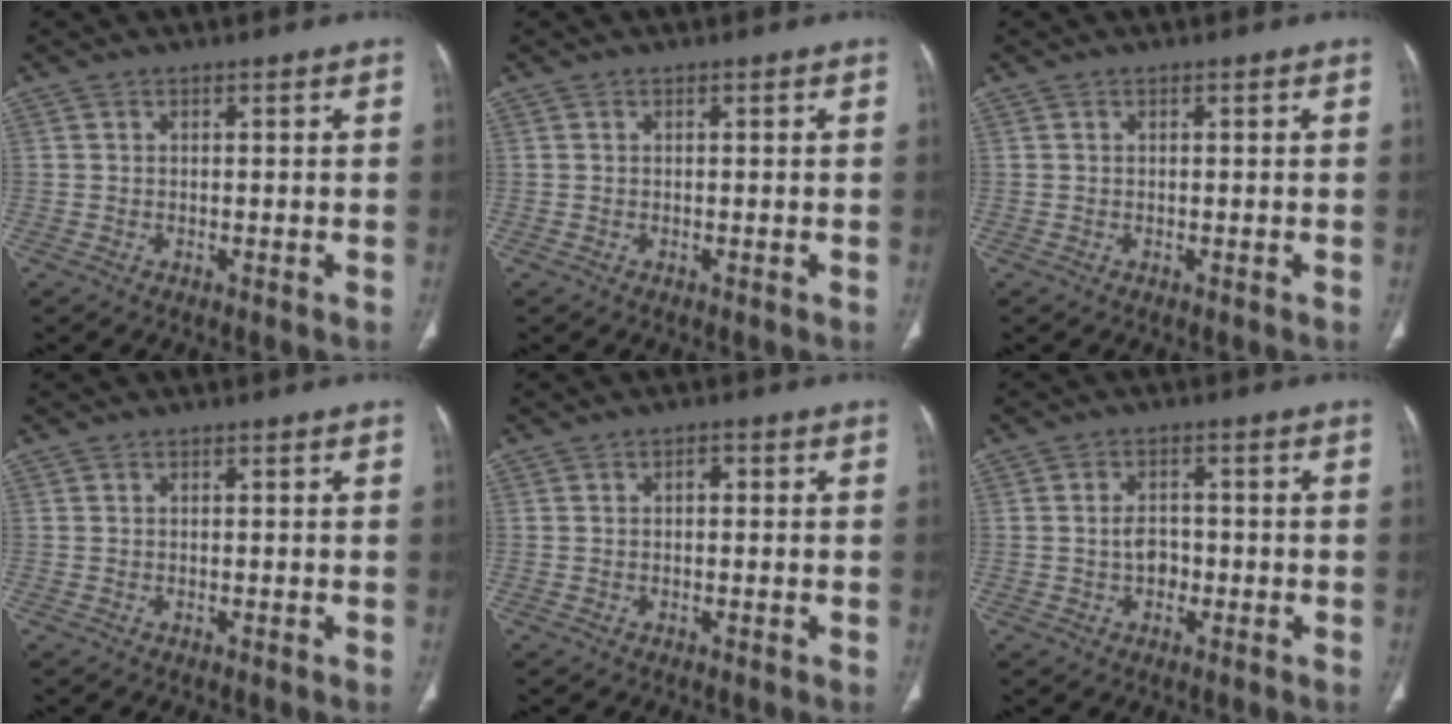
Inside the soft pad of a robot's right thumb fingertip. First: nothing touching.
{"total": 0.0}
{"total": 0.0}
{"total": 0.0}
{"total": 1.2, "force": [0.2, 0.8, 0.9], "torque": [-0.011, 0.007, 0.001]}
{"total": 3.7, "force": [-0.6, 2.7, 2.4], "torque": [-0.032, 0.013, -0.012]}